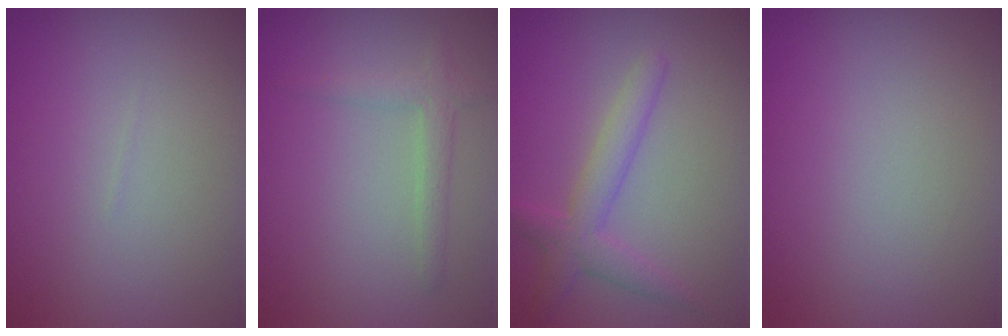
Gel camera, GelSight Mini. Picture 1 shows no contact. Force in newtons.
{"total": 2.0, "press": 1.9, "slide": 0.1}
{"total": 2.1, "press": 2.1, "slide": 0.1}
{"total": 0.0}